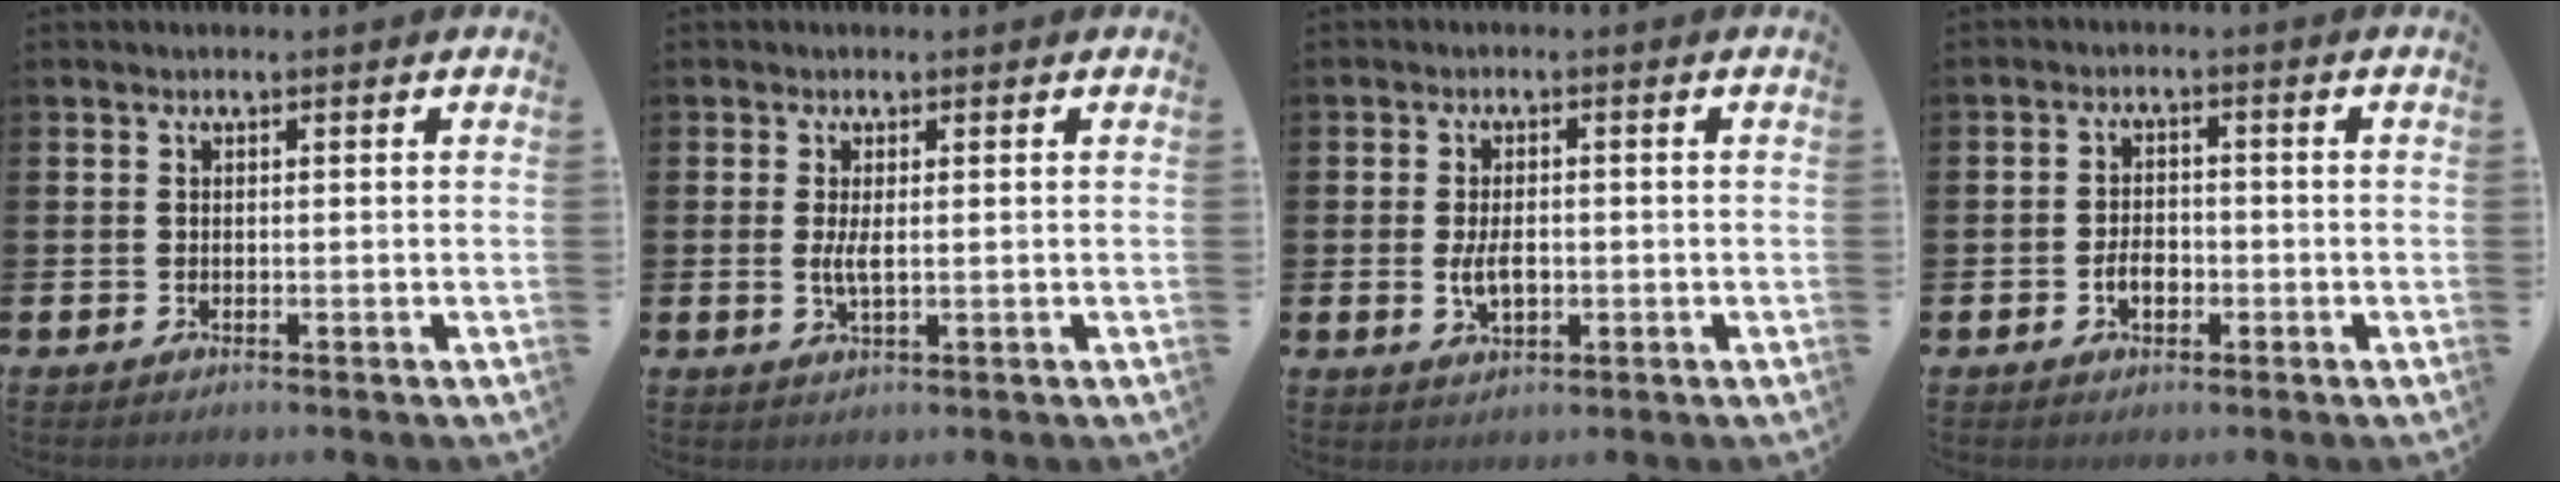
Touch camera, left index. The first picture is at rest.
{"total": 2.4, "force": [0.2, 0.7, 2.3], "torque": [-0.038, -0.001, 0.001]}
{"total": 3.7, "force": [-0.3, 2.1, 3.0], "torque": [-0.044, -0.001, -0.008]}
{"total": 3.0, "force": [-1.0, 1.9, 2.1], "torque": [-0.026, -0.002, -0.023]}